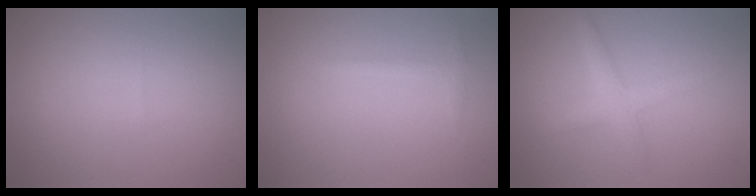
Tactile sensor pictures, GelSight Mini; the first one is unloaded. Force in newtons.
{"total": 0.8, "press": 0.8, "slide": 0.0}
{"total": 2.2, "press": 2.2, "slide": 0.1}